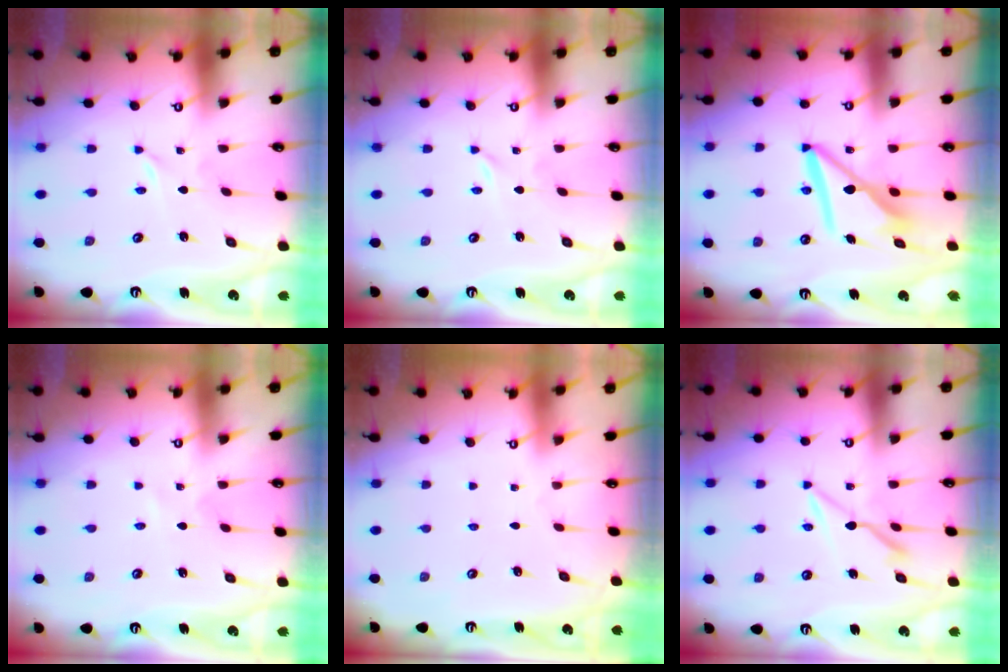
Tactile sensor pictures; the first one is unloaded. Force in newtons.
{"total": 0.0}
{"total": 10.1, "press": 10.1, "slide": 0.9}
{"total": 1.4, "press": 1.3, "slide": 0.1}
{"total": 0.0}
{"total": 8.4, "press": 8.4, "slide": 0.8}